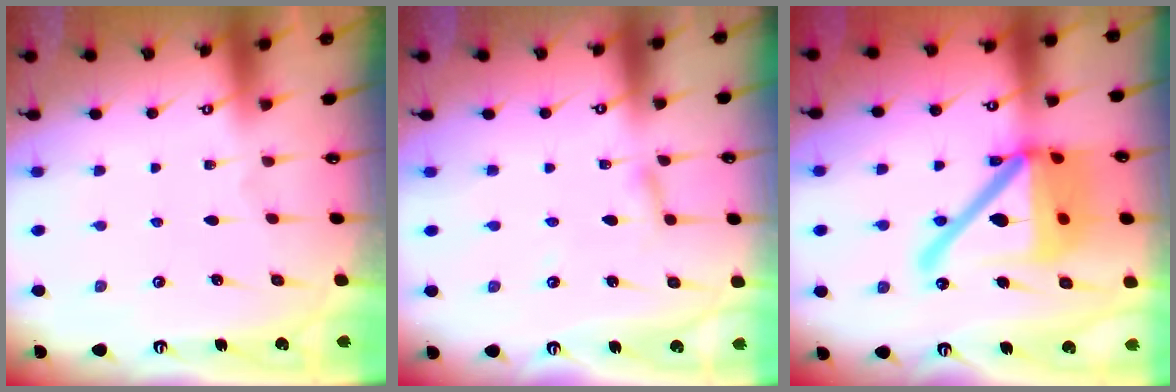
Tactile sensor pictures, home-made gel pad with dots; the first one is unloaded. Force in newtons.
{"total": 2.8, "press": 2.7, "slide": 0.3}
{"total": 25.1, "press": 24.9, "slide": 3.6}